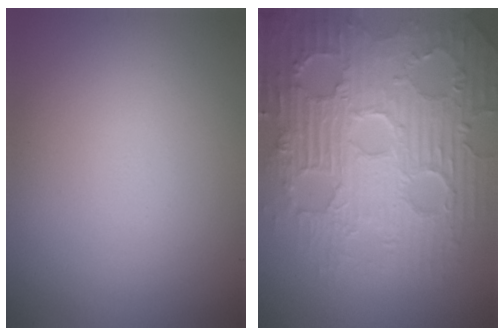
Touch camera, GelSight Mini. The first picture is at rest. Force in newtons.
{"total": 9.4, "press": 6.9, "slide": 6.4}